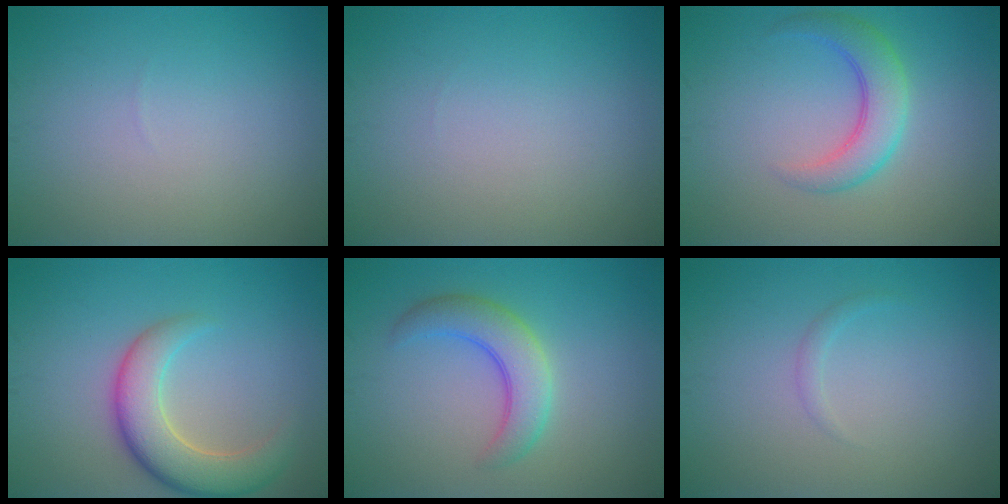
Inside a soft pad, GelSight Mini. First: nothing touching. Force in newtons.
{"total": 0.0}
{"total": 3.9, "press": 3.9, "slide": 0.1}
{"total": 5.9, "press": 5.9, "slide": 0.6}
{"total": 4.3, "press": 4.2, "slide": 0.2}
{"total": 0.7, "press": 0.7, "slide": 0.1}